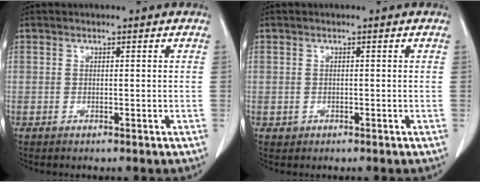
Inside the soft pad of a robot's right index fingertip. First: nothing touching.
{"total": 0.9, "force": [-0.3, 0.9, 0.0], "torque": [0.000, 0.004, -0.004]}